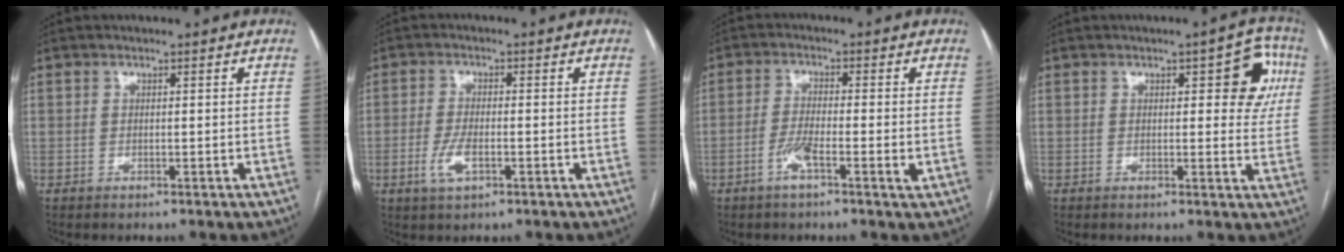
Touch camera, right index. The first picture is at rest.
{"total": 4.1, "force": [-1.5, 1.2, 3.6], "torque": [-0.079, -0.003, -0.026]}
{"total": 5.0, "force": [-1.9, 0.5, 4.6], "torque": [-0.088, -0.004, -0.038]}
{"total": 6.9, "force": [2.1, 2.7, 6.0], "torque": [-0.048, 0.017, 0.018]}